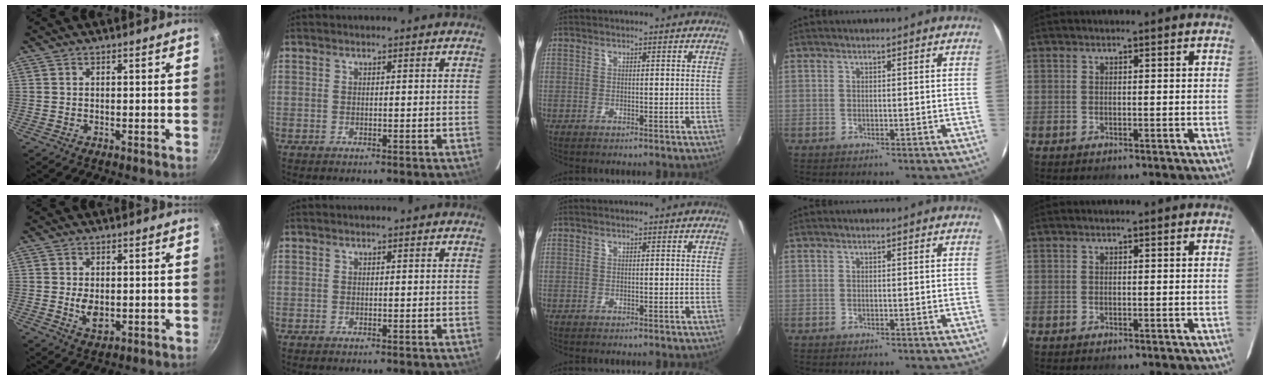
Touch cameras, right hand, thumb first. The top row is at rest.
{"thumb": {"total": 4.5, "force": [-0.3, 2.9, 3.5], "torque": [-0.058, -0.010, 0.001]}}